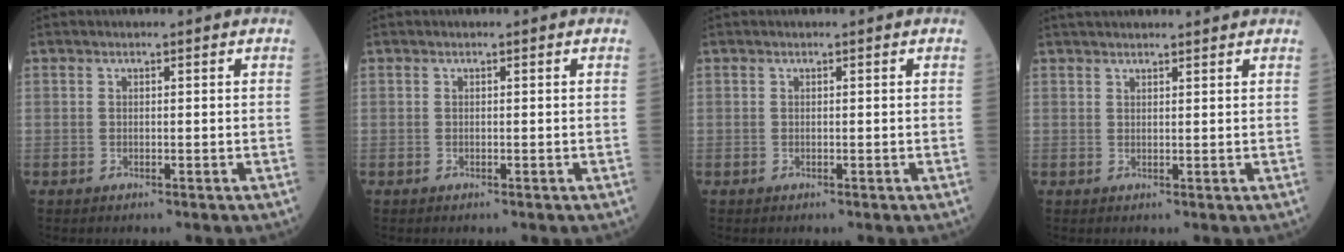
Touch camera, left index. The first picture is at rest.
{"total": 0.0}
{"total": 0.0}
{"total": 7.7, "force": [7.2, 0.7, 2.7], "torque": [-0.034, 0.035, 0.092]}